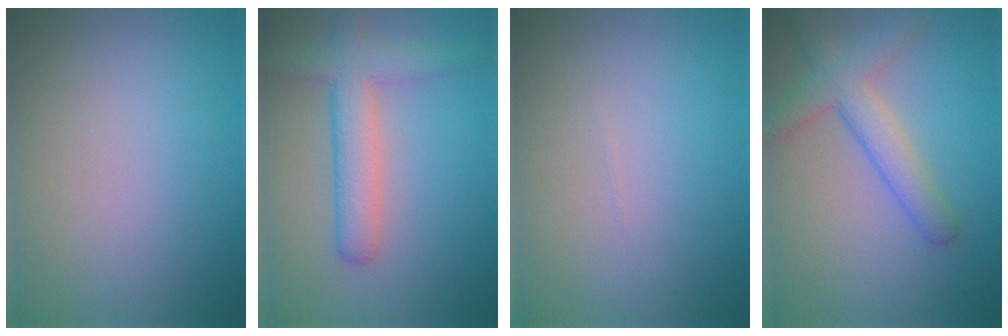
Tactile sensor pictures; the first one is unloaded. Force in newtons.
{"total": 4.6, "press": 4.6, "slide": 0.2}
{"total": 0.0}
{"total": 4.4, "press": 4.4, "slide": 0.2}